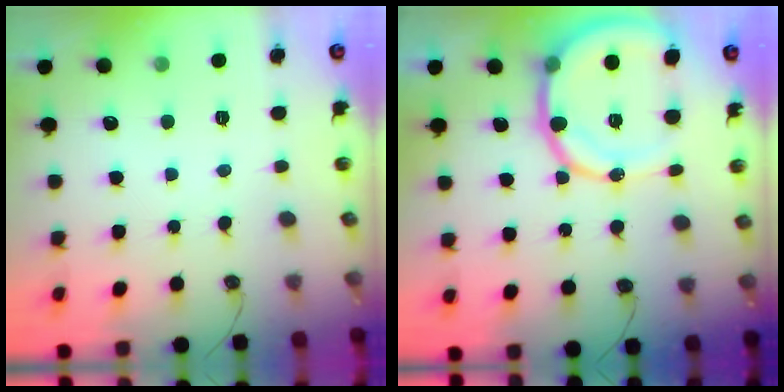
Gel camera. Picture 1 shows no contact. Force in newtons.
{"total": 15.7, "press": 15.5, "slide": 2.8}